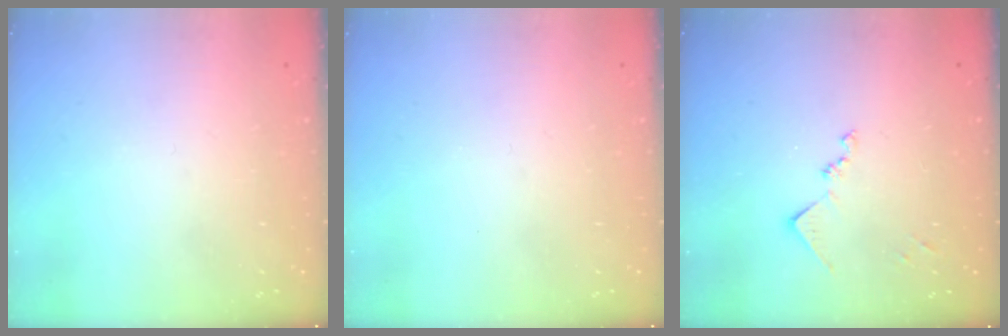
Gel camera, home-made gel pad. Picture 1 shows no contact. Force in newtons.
{"total": 0.0}
{"total": 8.9, "press": 8.9, "slide": 0.6}